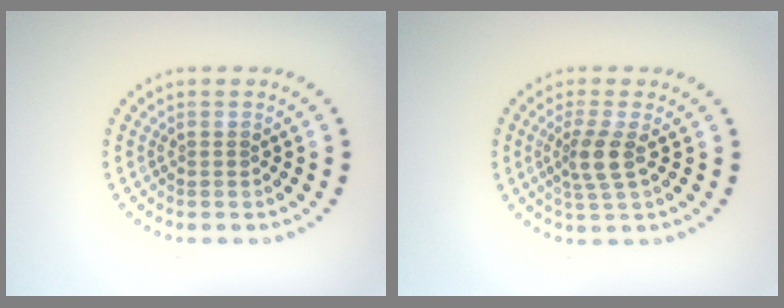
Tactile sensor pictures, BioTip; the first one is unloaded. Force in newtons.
{"total": 2.7, "press": 2.1, "slide": 1.7}